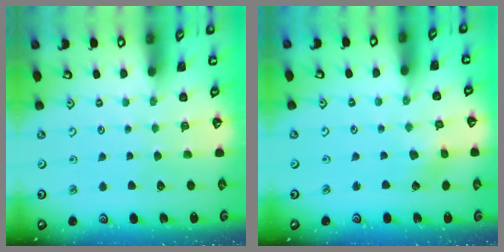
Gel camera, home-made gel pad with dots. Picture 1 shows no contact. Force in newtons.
{"total": 3.1, "press": 3.1, "slide": 0.2}